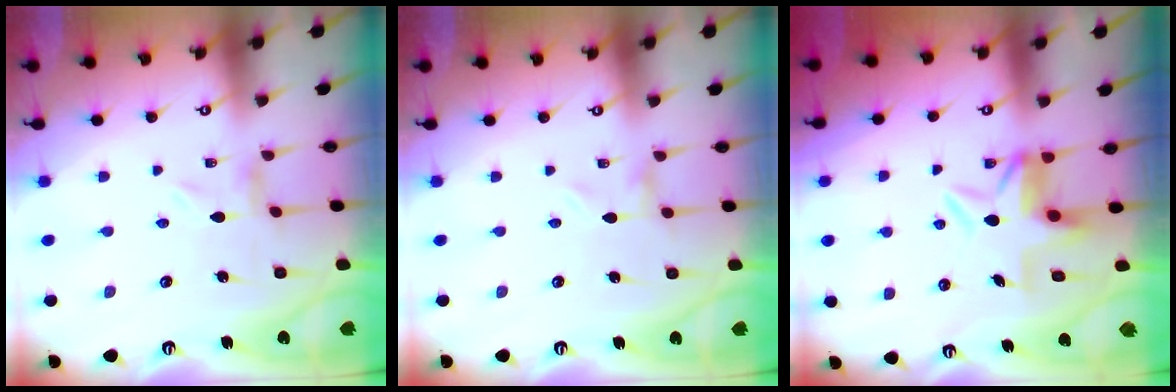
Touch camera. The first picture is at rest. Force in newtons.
{"total": 0.0}
{"total": 5.3, "press": 5.2, "slide": 0.7}